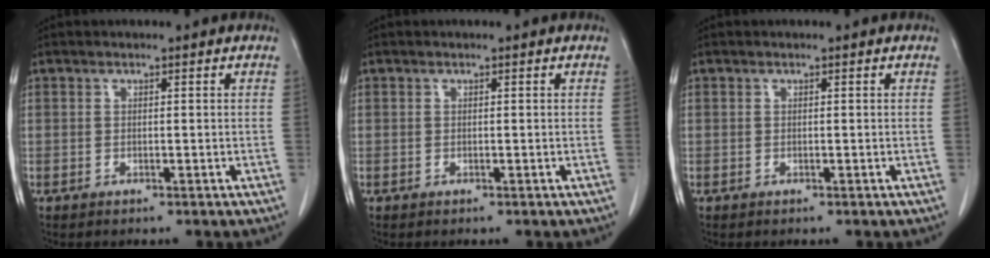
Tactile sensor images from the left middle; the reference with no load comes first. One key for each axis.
{"total": 0.0}
{"total": 0.0}